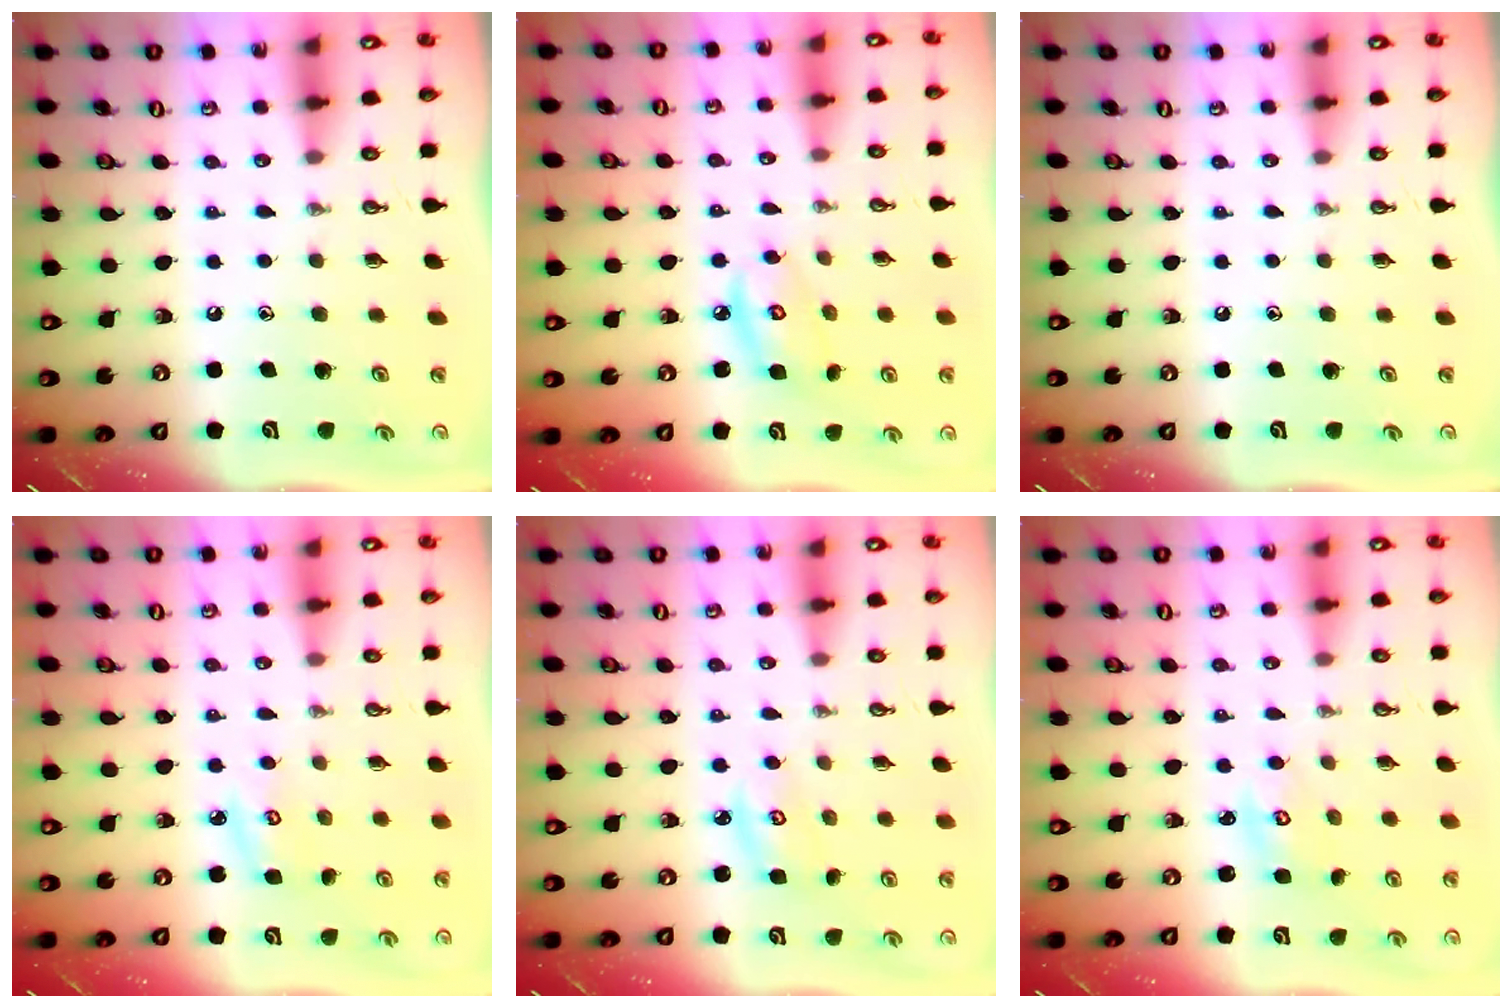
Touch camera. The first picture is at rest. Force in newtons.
{"total": 6.5, "press": 6.5, "slide": 0.3}
{"total": 0.0}
{"total": 5.4, "press": 5.4, "slide": 0.5}
{"total": 4.7, "press": 4.7, "slide": 0.5}
{"total": 4.1, "press": 4.1, "slide": 0.5}